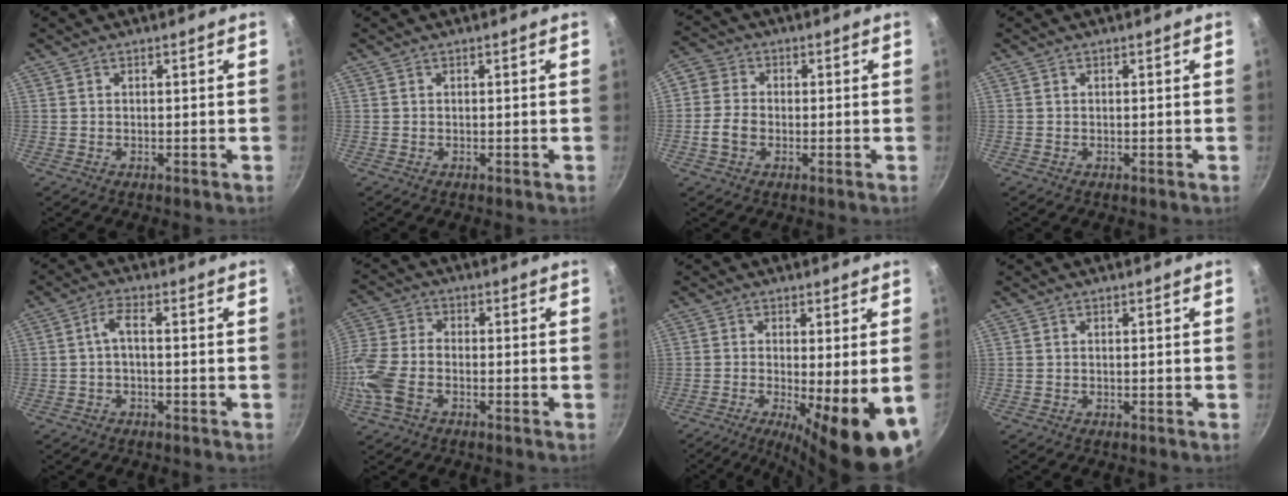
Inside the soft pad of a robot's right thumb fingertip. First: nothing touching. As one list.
[{"total": 0.0}, {"total": 6.2, "force": [-1.2, 5.1, 3.4], "torque": [-0.049, 0.013, -0.038]}, {"total": 0.0}, {"total": 3.3, "force": [-0.8, 1.1, 3.0], "torque": [-0.069, 0.020, -0.018]}, {"total": 10.7, "force": [-4.1, 6.1, 7.8], "torque": [-0.171, 0.024, -0.100]}, {"total": 13.7, "force": [-4.5, 2.6, 12.7], "torque": [-0.185, -0.014, -0.059]}, {"total": 0.0}]